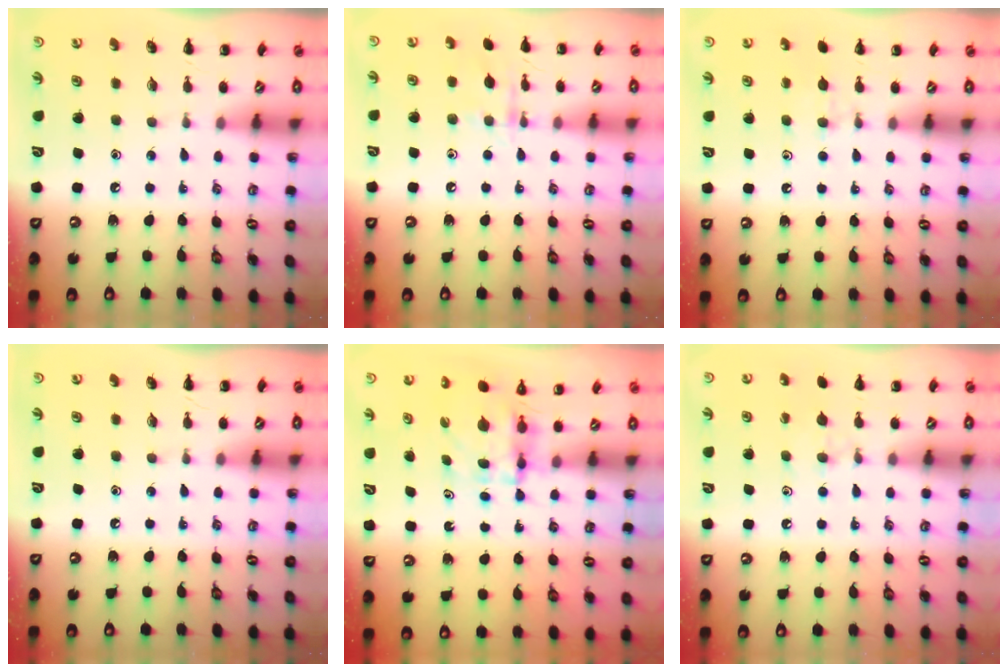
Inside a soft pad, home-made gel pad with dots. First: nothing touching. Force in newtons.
{"total": 8.5, "press": 8.4, "slide": 1.3}
{"total": 6.7, "press": 6.3, "slide": 2.2}
{"total": 0.0}
{"total": 3.9, "press": 3.9, "slide": 0.3}
{"total": 5.7, "press": 5.4, "slide": 2.0}